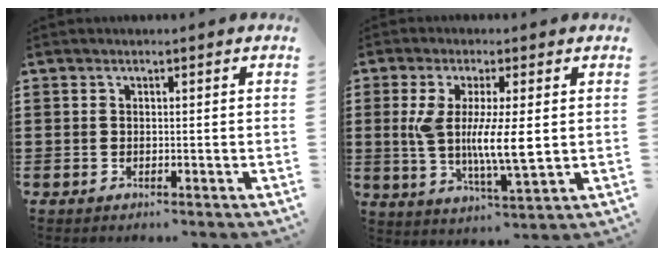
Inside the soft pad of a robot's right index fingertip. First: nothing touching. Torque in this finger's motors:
{"motor_torque": [0.89, -0.58, 0.40, 0.21]}